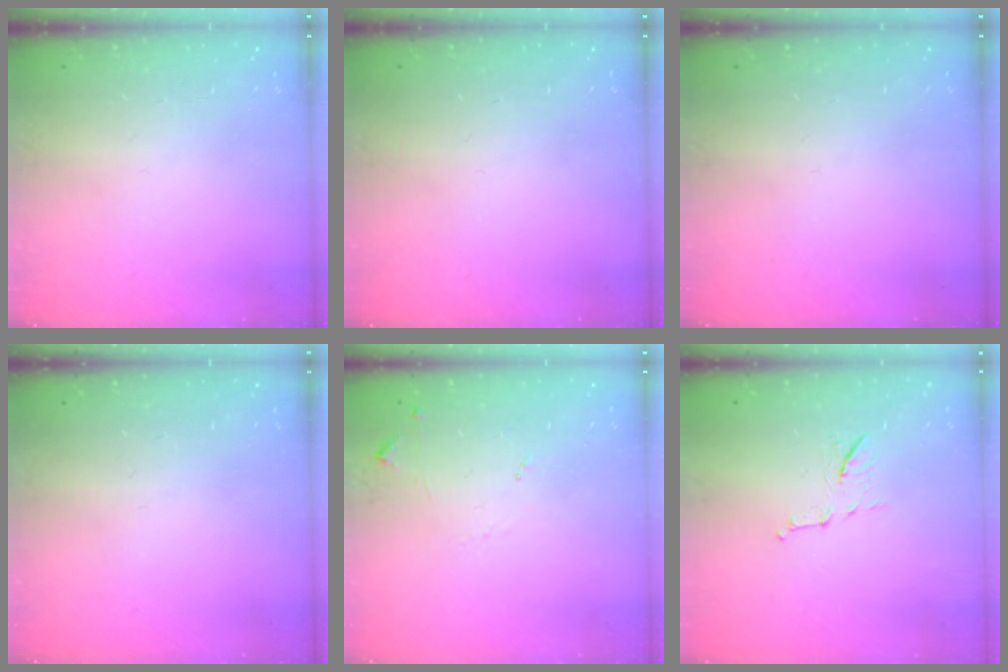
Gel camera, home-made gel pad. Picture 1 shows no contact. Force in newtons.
{"total": 0.0}
{"total": 0.0}
{"total": 0.0}
{"total": 6.7, "press": 6.6, "slide": 0.6}
{"total": 7.2, "press": 7.0, "slide": 1.5}